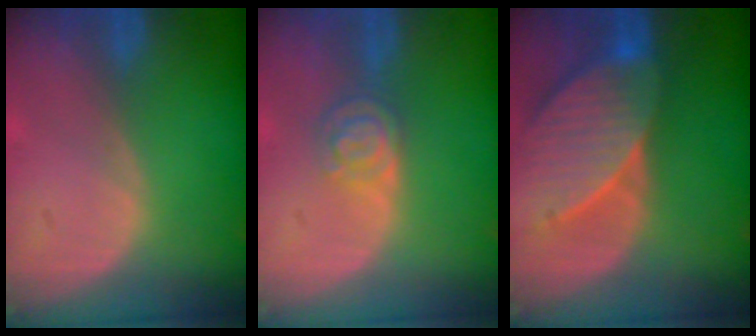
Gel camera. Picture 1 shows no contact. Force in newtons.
{"total": 4.6, "press": 3.9, "slide": 2.4}
{"total": 9.2, "press": 8.6, "slide": 3.4}